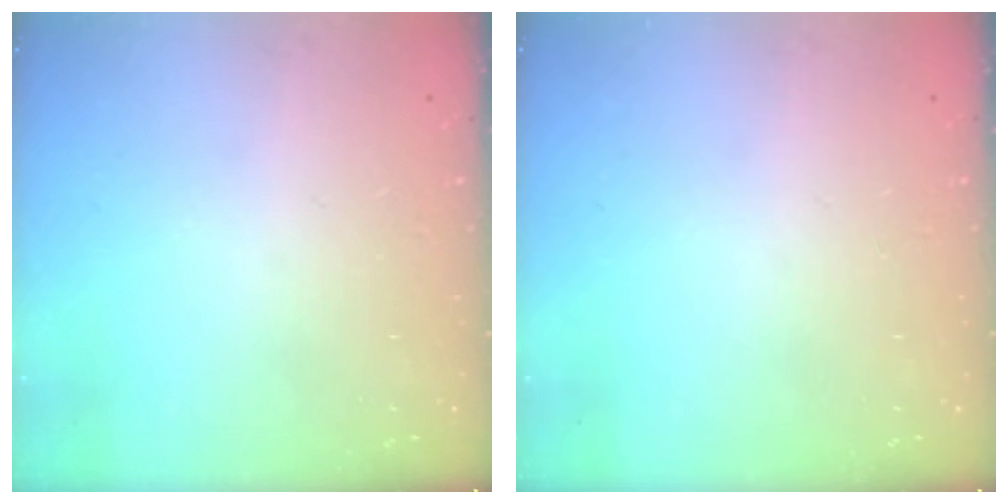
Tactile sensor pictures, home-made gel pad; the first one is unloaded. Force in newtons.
{"total": 0.0}